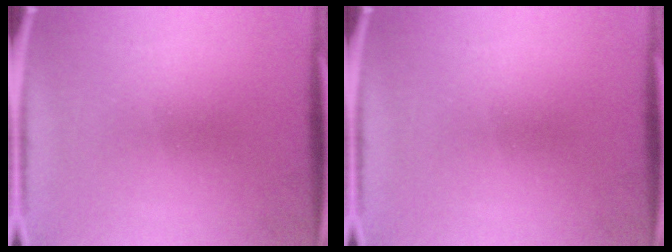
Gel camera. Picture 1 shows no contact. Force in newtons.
{"total": 0.0}